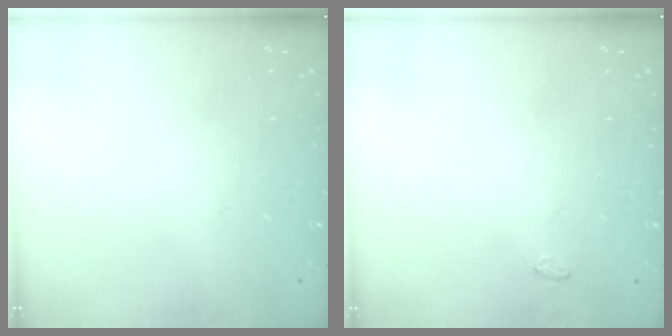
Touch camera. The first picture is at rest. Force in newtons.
{"total": 2.8, "press": 2.8, "slide": 0.4}